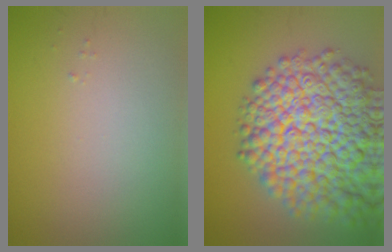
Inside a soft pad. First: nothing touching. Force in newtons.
{"total": 15.8, "press": 15.8, "slide": 0.7}